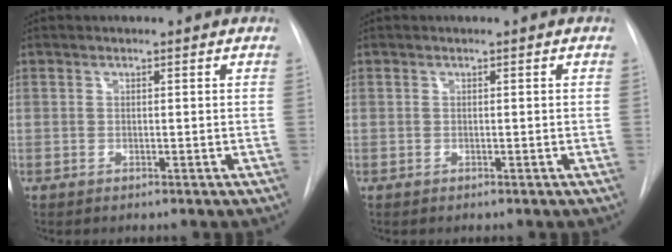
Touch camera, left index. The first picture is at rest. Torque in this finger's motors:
{"motor_torque": [0.18, 0.18, -0.01, -0.01]}